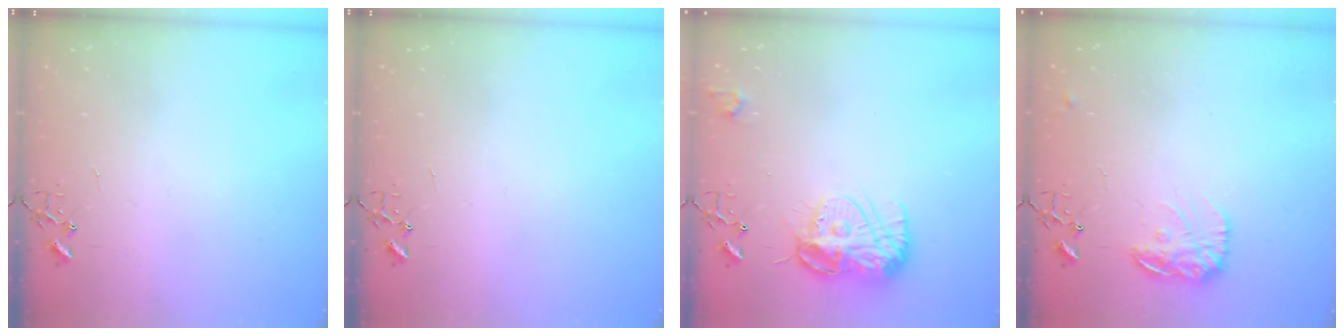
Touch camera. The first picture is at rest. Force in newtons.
{"total": 0.0}
{"total": 13.8, "press": 13.7, "slide": 1.3}
{"total": 13.0, "press": 12.9, "slide": 0.8}